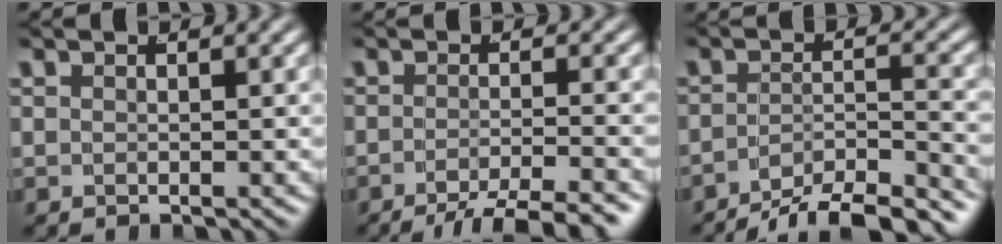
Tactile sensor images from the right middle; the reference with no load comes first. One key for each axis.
{"total": 7.2, "fx": -5.9, "fy": 1.9, "fz": 3.8, "tx": -0.047, "ty": -0.006, "tz": -0.092}
{"total": 9.4, "fx": -8.2, "fy": 2.7, "fz": 3.7, "tx": -0.037, "ty": -0.018, "tz": -0.124}